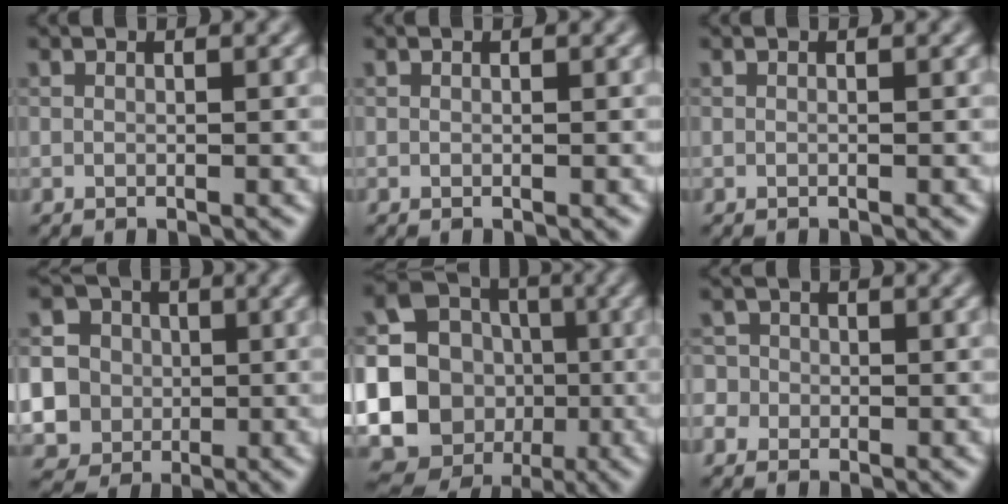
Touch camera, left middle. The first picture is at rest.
{"total": 0.0}
{"total": 0.0}
{"total": 12.2, "force": [-0.1, 11.6, 3.9], "torque": [-0.113, 0.001, -0.013]}
{"total": 24.5, "force": [-4.4, 23.2, 6.5], "torque": [-0.136, -0.026, -0.125]}
{"total": 3.0, "force": [-0.6, 2.8, 0.8], "torque": [0.004, 0.019, -0.035]}